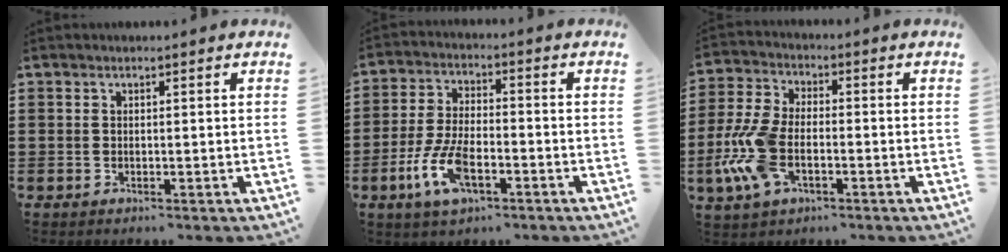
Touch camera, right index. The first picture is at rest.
{"total": 8.4, "force": [-3.7, 3.5, 6.7], "torque": [-0.164, -0.011, -0.072]}
{"total": 9.6, "force": [-2.8, 5.1, 7.6], "torque": [-0.190, -0.007, -0.056]}